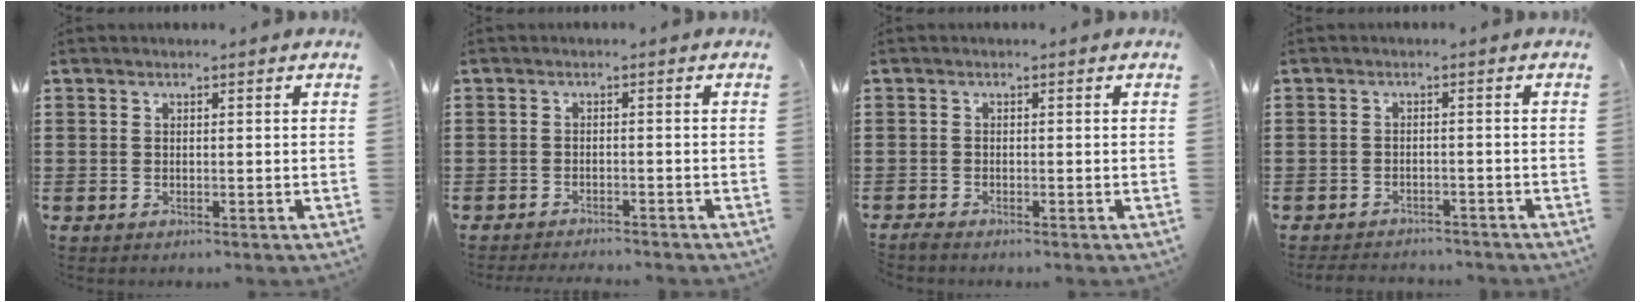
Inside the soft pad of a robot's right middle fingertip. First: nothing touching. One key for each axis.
{"total": 1.6, "fx": -1.6, "fy": -0.2, "fz": 0.1, "tx": -0.006, "ty": 0.000, "tz": -0.031}
{"total": 0.9, "fx": -0.9, "fy": 0.0, "fz": 0.2, "tx": -0.008, "ty": -0.004, "tz": -0.016}
{"total": 2.3, "fx": -2.3, "fy": 0.2, "fz": 0.1, "tx": -0.008, "ty": -0.004, "tz": -0.048}